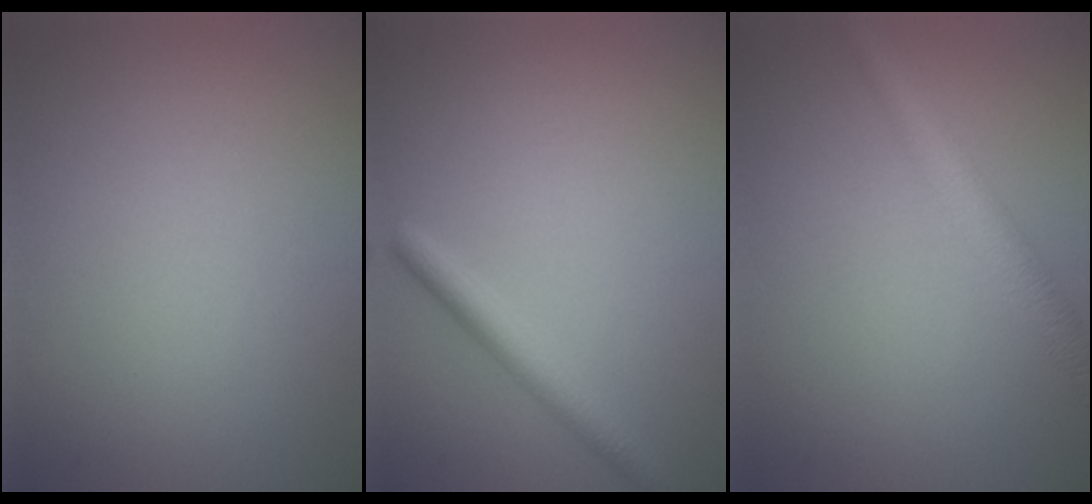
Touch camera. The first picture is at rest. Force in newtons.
{"total": 2.3, "press": 2.3, "slide": 0.1}
{"total": 3.4, "press": 3.4, "slide": 0.1}